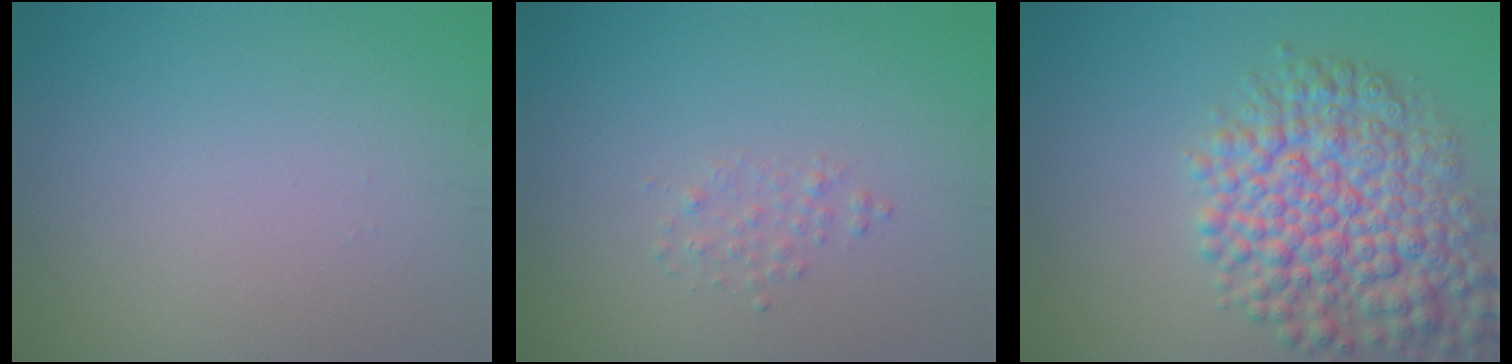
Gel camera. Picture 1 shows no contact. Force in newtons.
{"total": 1.0, "press": 1.0, "slide": 0.1}
{"total": 8.8, "press": 8.8, "slide": 0.3}